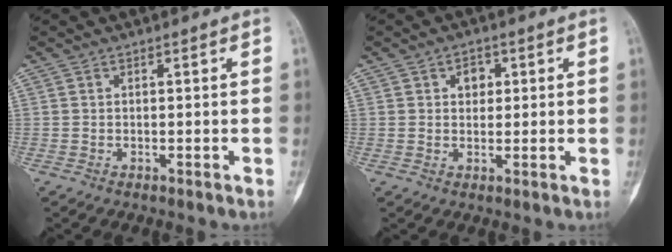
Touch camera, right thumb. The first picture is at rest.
{"total": 3.2, "force": [0.9, 2.6, 1.7], "torque": [0.000, 0.000, 0.011]}